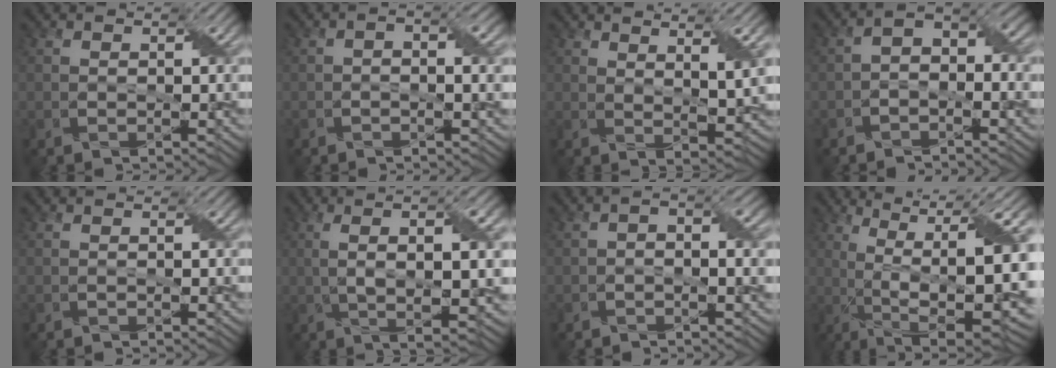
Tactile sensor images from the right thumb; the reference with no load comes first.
{"total": 2.9, "force": [0.0, 0.9, 2.8], "torque": [-0.051, 0.002, -0.003]}
{"total": 6.1, "force": [3.4, 1.0, 5.0], "torque": [-0.088, 0.006, 0.064]}
{"total": 4.7, "force": [-1.1, 2.6, 3.8], "torque": [-0.062, 0.007, -0.028]}
{"total": 0.0}
{"total": 9.8, "force": [1.6, 2.3, 9.4], "torque": [-0.153, 0.011, 0.027]}
{"total": 3.4, "force": [-0.1, 1.2, 3.1], "torque": [-0.060, 0.002, -0.007]}
{"total": 15.9, "force": [-0.8, 4.9, 15.1], "torque": [-0.228, -0.006, -0.007]}